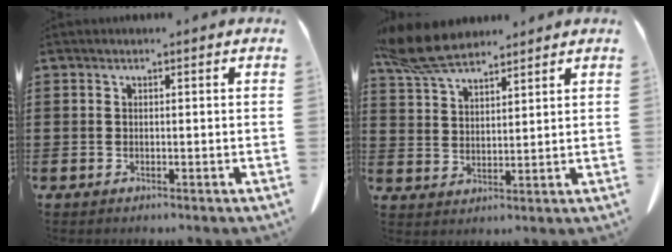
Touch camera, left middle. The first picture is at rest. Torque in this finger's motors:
{"motor_torque": [0.42, -0.02, 0.43, 0.15]}